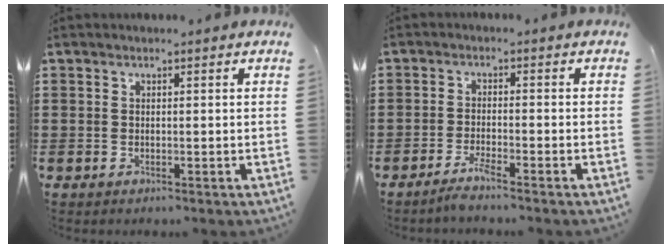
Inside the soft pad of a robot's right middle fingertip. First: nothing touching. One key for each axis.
{"total": 2.3, "fx": -2.0, "fy": -0.3, "fz": 1.2, "tx": -0.029, "ty": -0.002, "tz": -0.039}